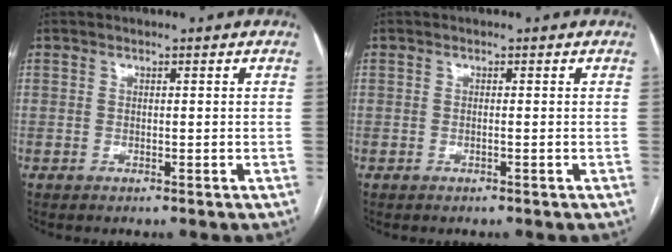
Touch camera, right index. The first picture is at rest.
{"total": 0.0}